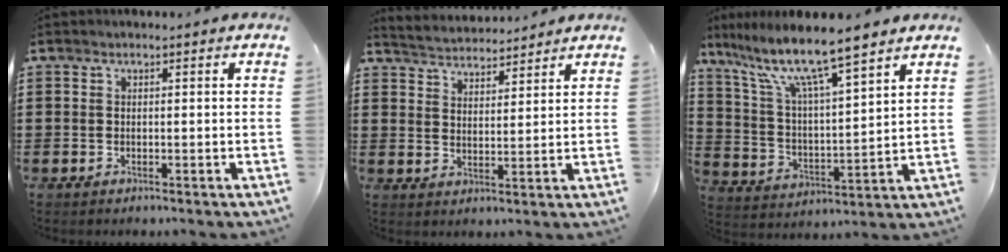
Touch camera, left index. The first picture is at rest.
{"total": 3.7, "force": [3.7, 0.4, -0.1], "torque": [-0.018, -0.021, 0.063]}
{"total": 9.8, "force": [7.9, 0.6, 5.6], "torque": [-0.139, -0.043, 0.131]}